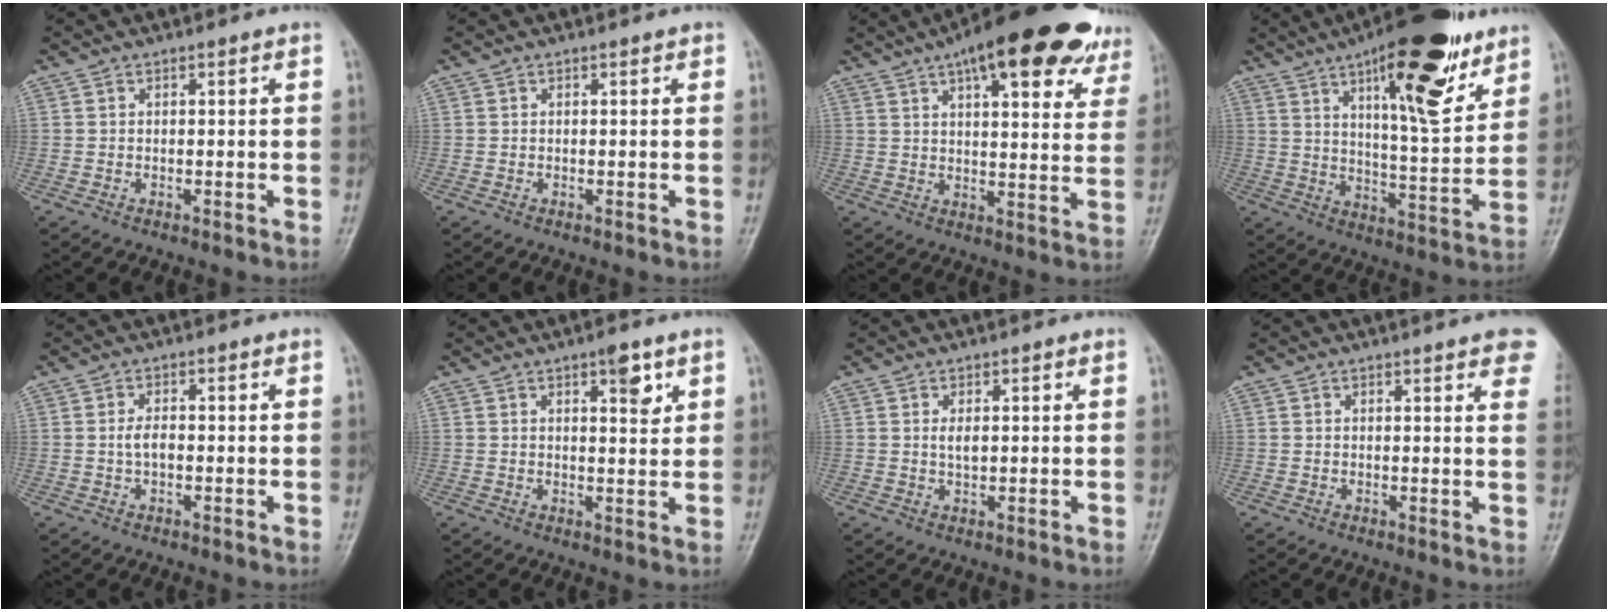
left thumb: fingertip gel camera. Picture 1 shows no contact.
{"total": 0.0}
{"total": 23.3, "force": [14.2, 8.1, 16.5], "torque": [-0.198, -0.011, 0.182]}
{"total": 20.3, "force": [11.8, 6.0, 15.4], "torque": [-0.191, -0.056, 0.182]}
{"total": 2.3, "force": [-0.3, 1.2, 1.9], "torque": [-0.036, 0.006, -0.008]}
{"total": 4.5, "force": [2.4, 1.5, 3.6], "torque": [-0.037, -0.012, 0.034]}
{"total": 2.1, "force": [0.5, 1.0, 1.8], "torque": [-0.024, -0.001, 0.011]}
{"total": 8.2, "force": [5.3, 1.7, 6.1], "torque": [-0.051, -0.009, 0.051]}